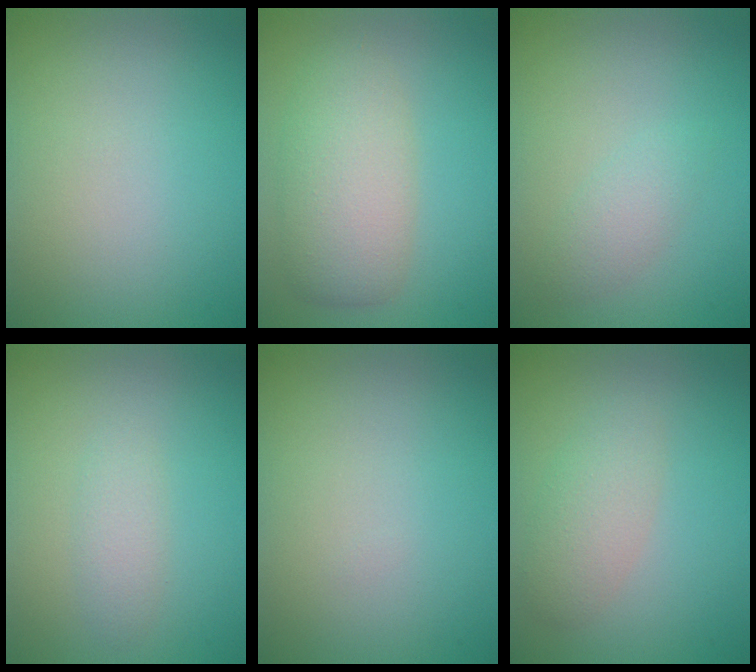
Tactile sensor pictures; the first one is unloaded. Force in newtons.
{"total": 5.3, "press": 5.2, "slide": 0.5}
{"total": 1.8, "press": 1.8, "slide": 0.1}
{"total": 1.6, "press": 1.6, "slide": 0.1}
{"total": 0.0}
{"total": 2.5, "press": 2.5, "slide": 0.1}